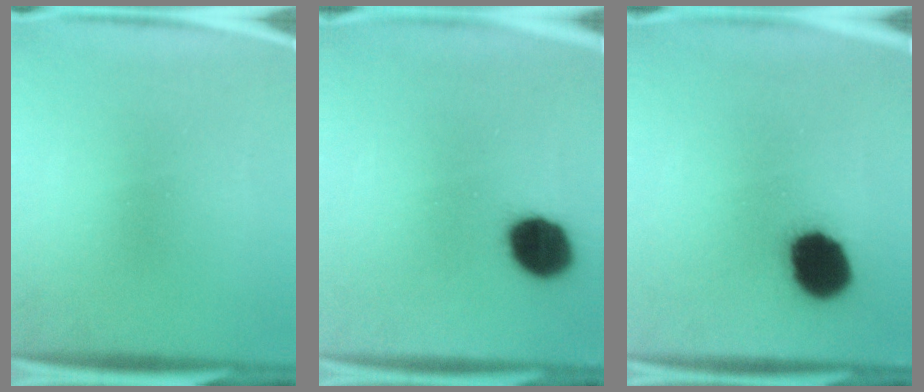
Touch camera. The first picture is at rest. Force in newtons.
{"total": 12.2}
{"total": 14.2}